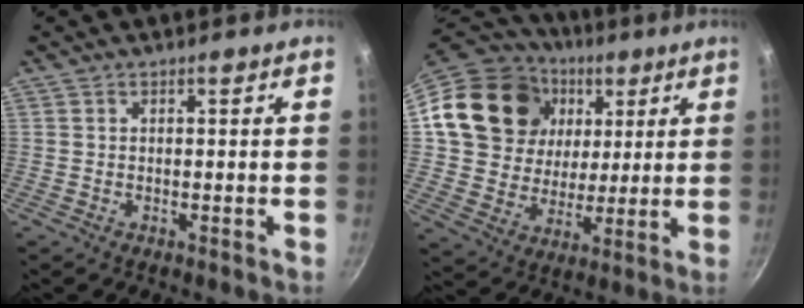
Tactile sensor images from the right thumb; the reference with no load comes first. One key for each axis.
{"total": 22.5, "fx": 6.8, "fy": 18.2, "fz": 11.3, "tx": -0.189, "ty": 0.009, "tz": 0.123}